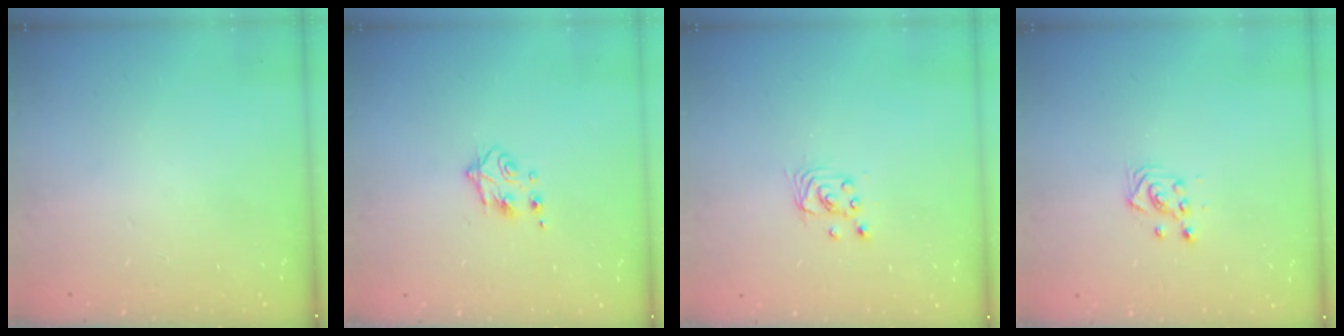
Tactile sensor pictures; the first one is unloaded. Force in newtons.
{"total": 4.5, "press": 4.4, "slide": 0.9}
{"total": 2.5, "press": 2.5, "slide": 0.1}
{"total": 3.0, "press": 3.0, "slide": 0.5}